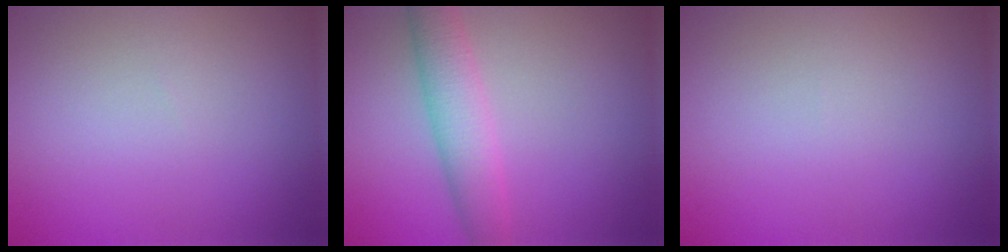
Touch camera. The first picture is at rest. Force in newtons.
{"total": 3.9, "press": 3.9, "slide": 0.1}
{"total": 0.0}